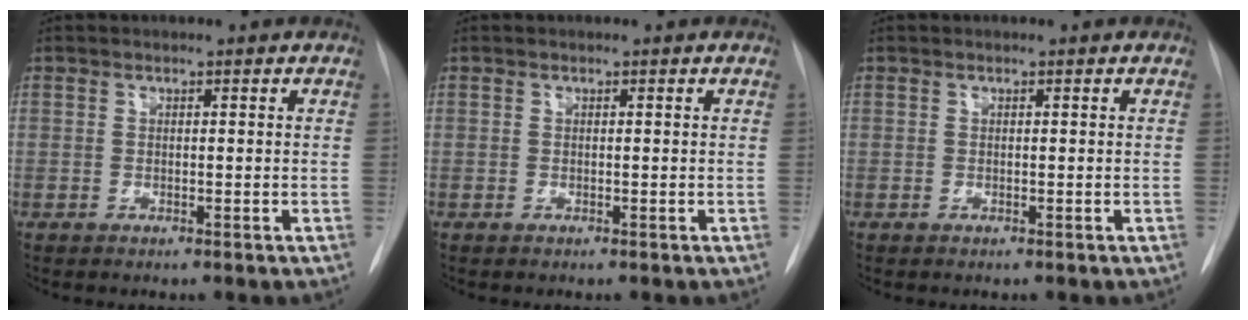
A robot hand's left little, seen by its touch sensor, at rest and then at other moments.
{"total": 0.0}
{"total": 0.0}